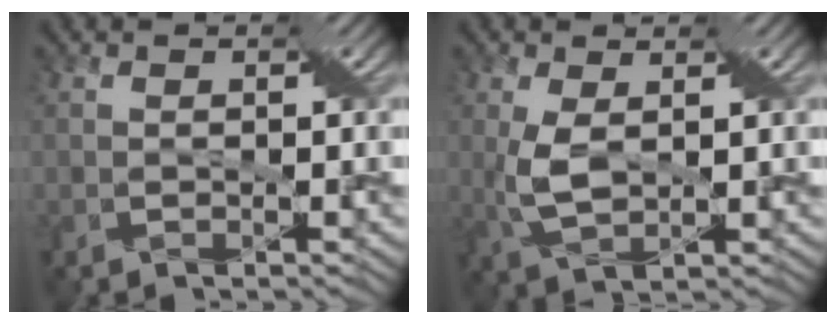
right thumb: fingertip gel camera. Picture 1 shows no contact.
{"total": 4.6, "force": [0.6, 2.1, 4.1], "torque": [-0.101, -0.001, 0.017]}